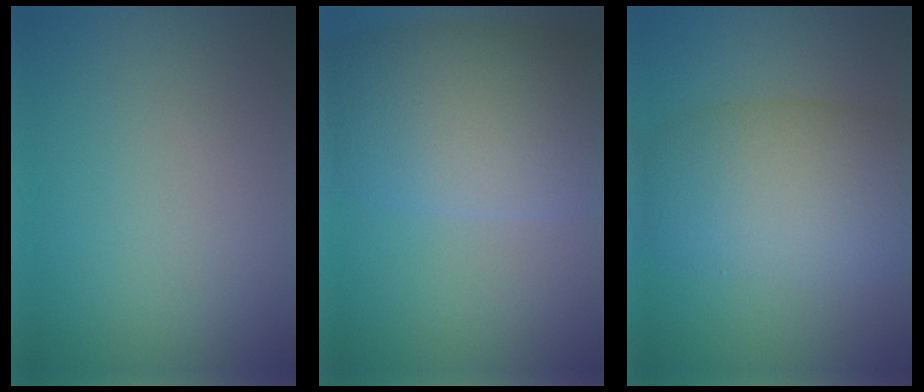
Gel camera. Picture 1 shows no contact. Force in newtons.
{"total": 11.7, "press": 11.7, "slide": 0.1}
{"total": 9.5, "press": 9.5, "slide": 0.5}